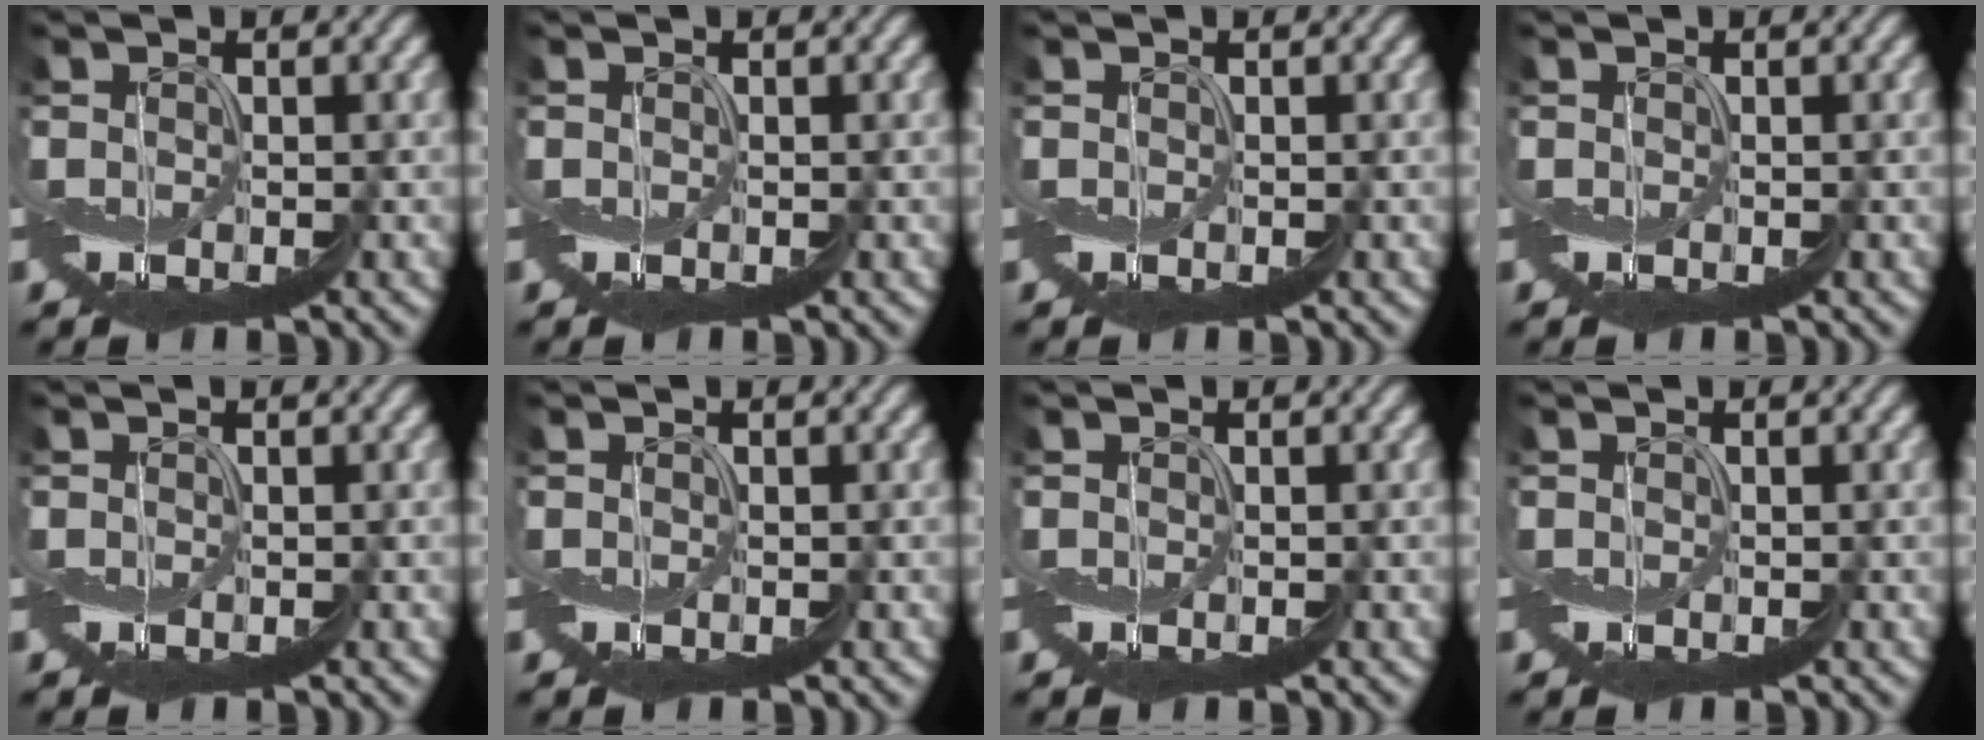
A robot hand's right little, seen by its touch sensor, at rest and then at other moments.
{"total": 0.0}
{"total": 0.0}
{"total": 0.0}
{"total": 0.0}
{"total": 0.0}
{"total": 0.0}
{"total": 0.0}